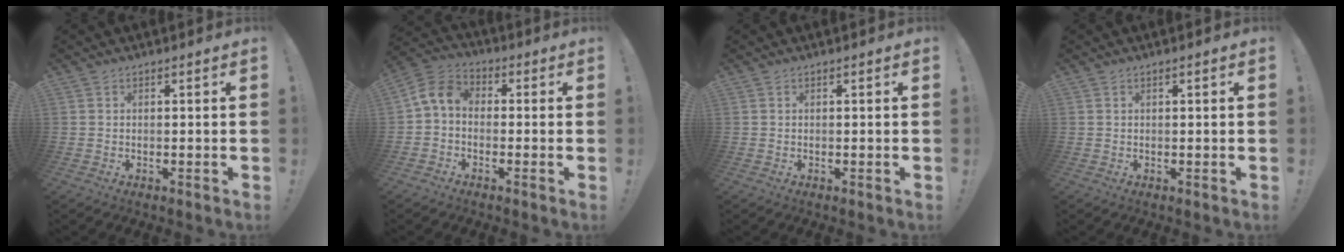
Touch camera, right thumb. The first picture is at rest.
{"total": 8.1, "force": [-0.6, 5.6, 5.8], "torque": [-0.125, 0.019, -0.005]}
{"total": 0.0}
{"total": 0.7, "force": [0.3, 0.0, 0.7], "torque": [-0.008, -0.002, 0.003]}